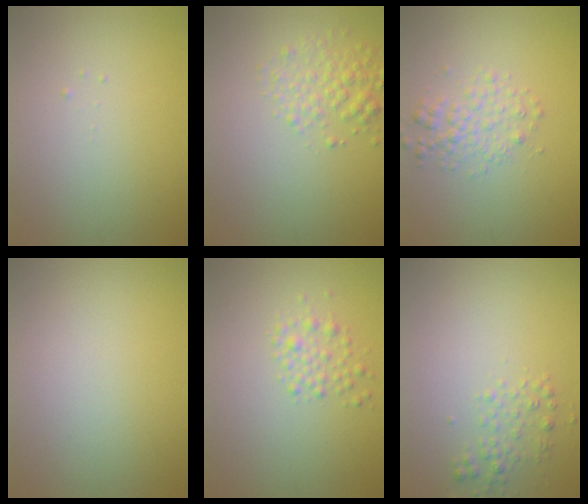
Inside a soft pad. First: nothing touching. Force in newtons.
{"total": 2.6, "press": 2.6, "slide": 0.1}
{"total": 2.3, "press": 2.3, "slide": 0.1}
{"total": 0.0}
{"total": 1.8, "press": 1.8, "slide": 0.1}
{"total": 1.6, "press": 1.6, "slide": 0.0}